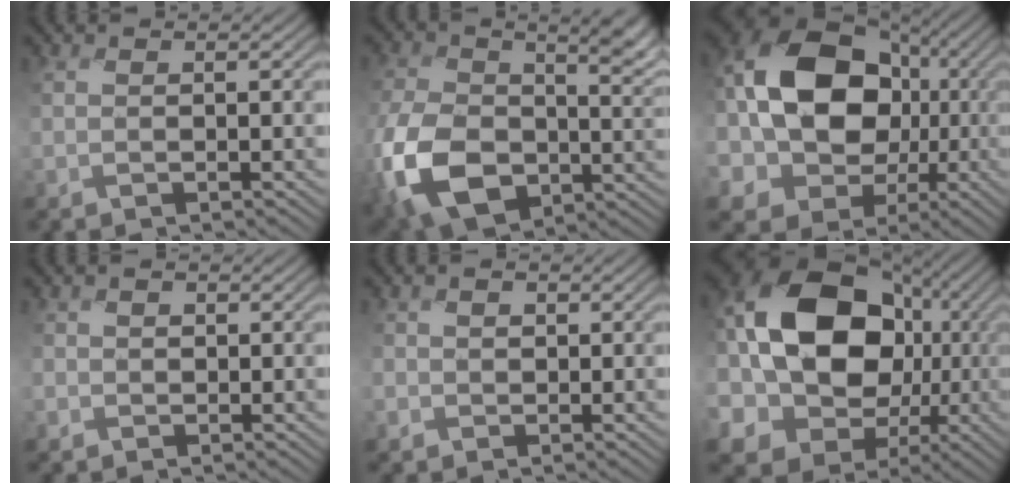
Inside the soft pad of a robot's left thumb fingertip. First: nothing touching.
{"total": 14.0, "force": [-1.7, 9.4, 10.2], "torque": [-0.231, -0.035, -0.031]}
{"total": 18.3, "force": [0.5, 14.8, 10.8], "torque": [-0.220, -0.008, 0.006]}
{"total": 1.4, "force": [-0.5, 1.3, -0.2], "torque": [0.004, -0.004, -0.014]}
{"total": 1.7, "force": [-0.5, 1.6, 0.0], "torque": [-0.002, -0.004, -0.016]}
{"total": 20.7, "force": [1.2, 16.1, 13.0], "torque": [-0.272, -0.005, 0.027]}